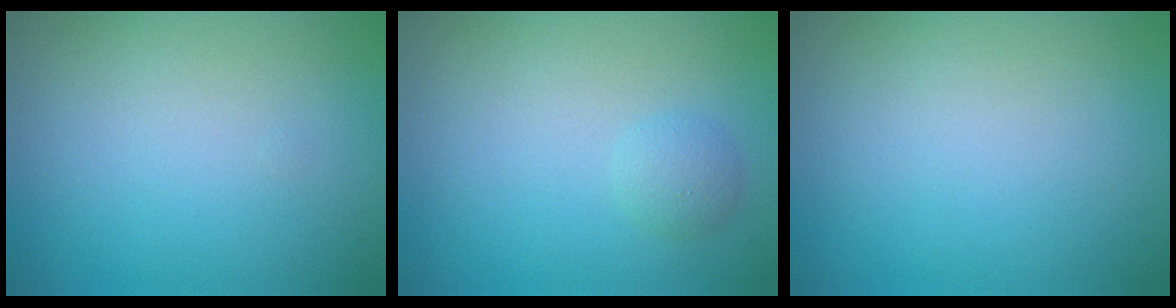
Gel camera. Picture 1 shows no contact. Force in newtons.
{"total": 1.2, "press": 1.2, "slide": 0.1}
{"total": 0.0}